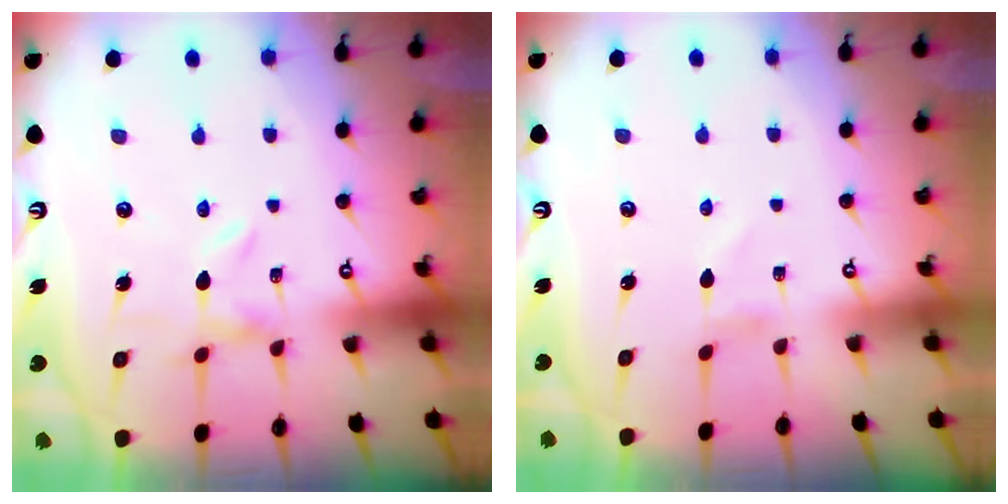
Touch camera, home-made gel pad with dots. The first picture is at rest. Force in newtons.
{"total": 1.3, "press": 1.3, "slide": 0.1}